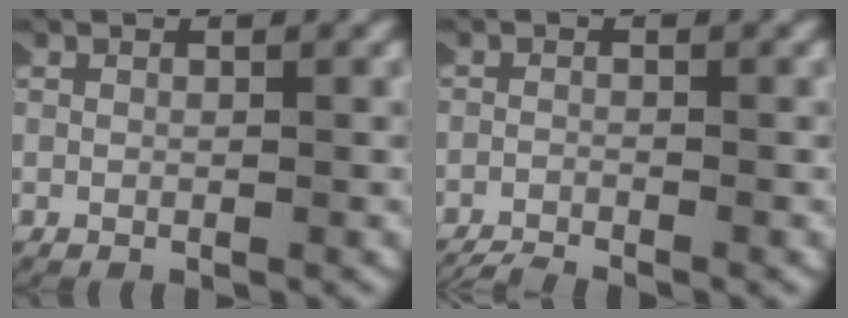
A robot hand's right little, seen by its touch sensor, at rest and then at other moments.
{"total": 2.5, "force": [-2.5, 0.4, 0.2], "torque": [-0.010, -0.011, -0.039]}